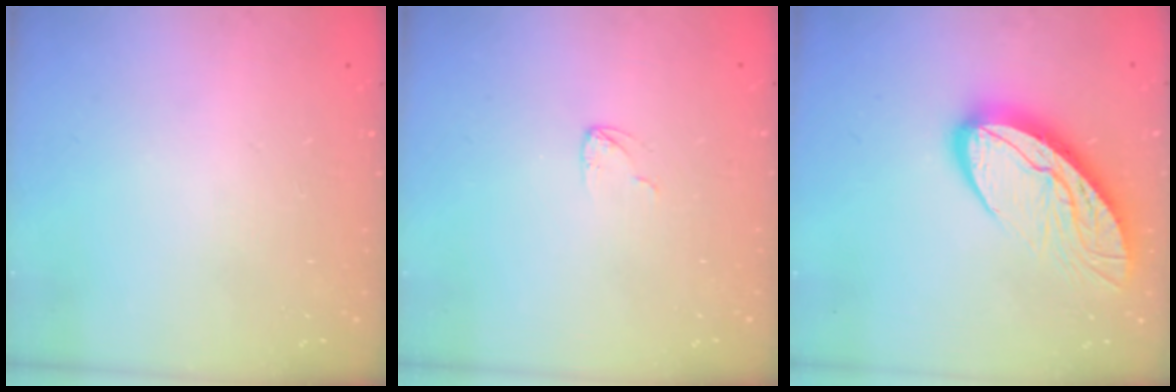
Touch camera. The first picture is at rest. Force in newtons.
{"total": 3.0, "press": 2.9, "slide": 0.3}
{"total": 13.9, "press": 13.9, "slide": 1.2}